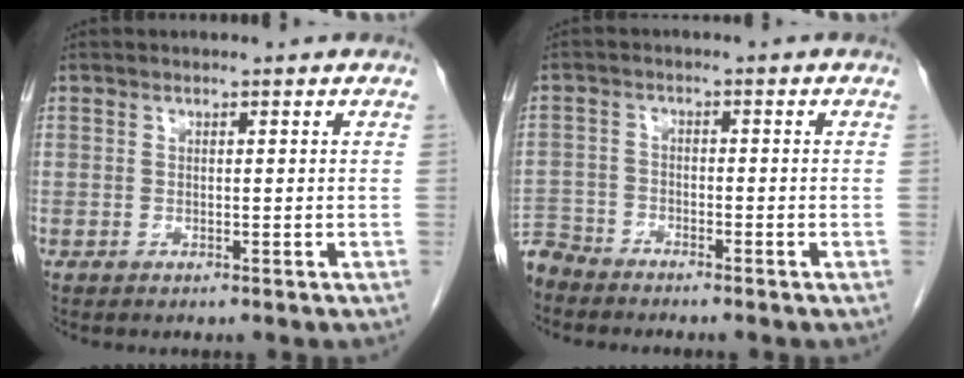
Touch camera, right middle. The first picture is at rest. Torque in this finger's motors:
{"motor_torque": [0.67, -0.87, 0.28, 0.01]}